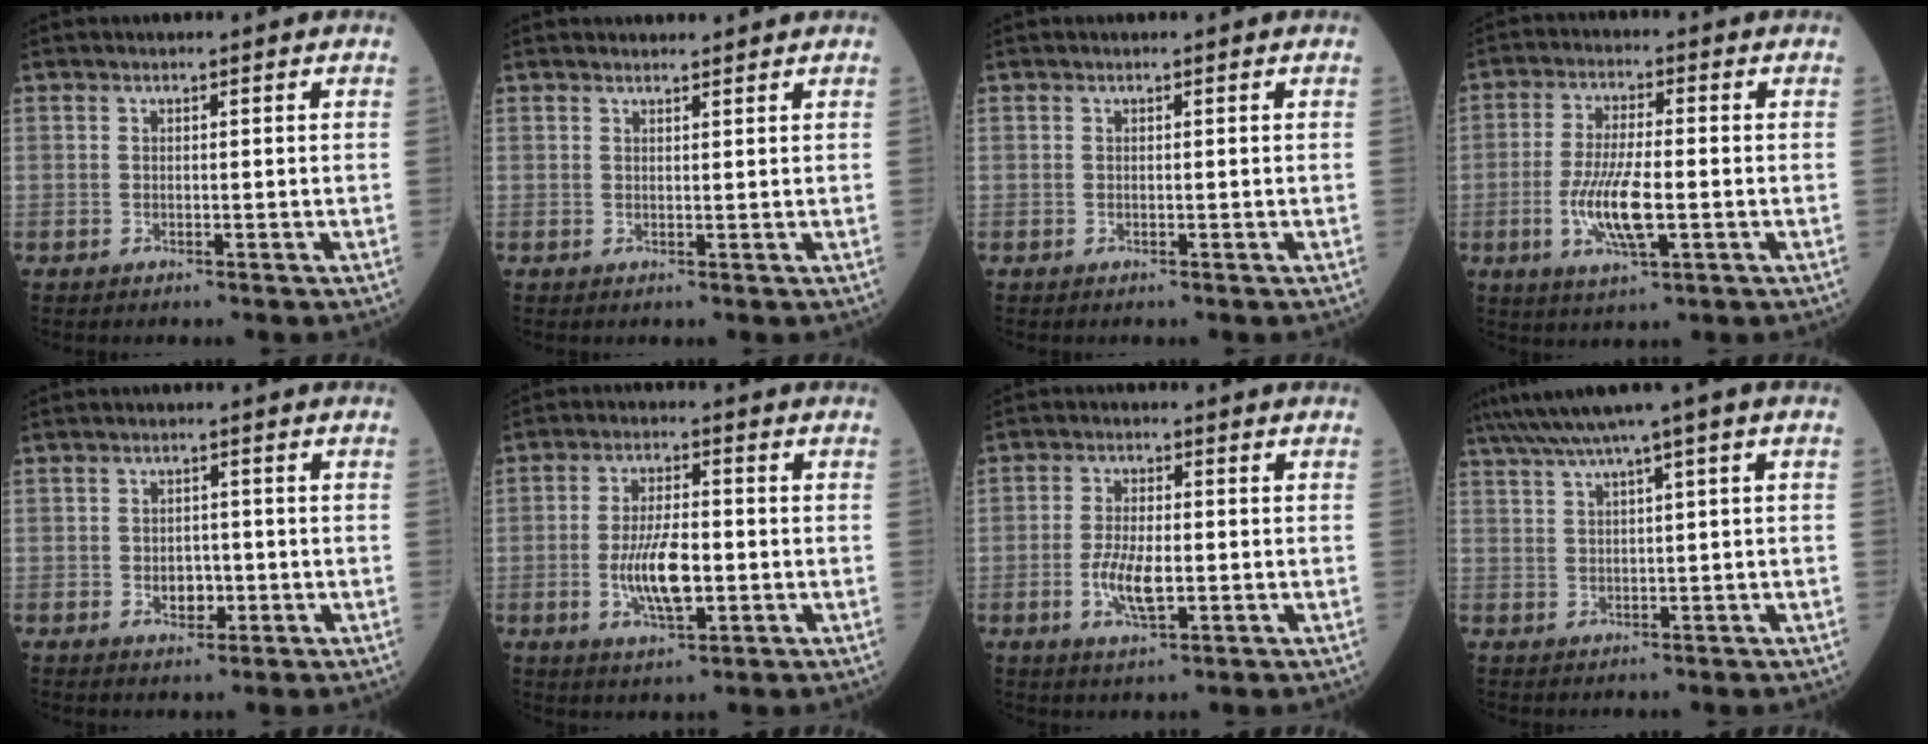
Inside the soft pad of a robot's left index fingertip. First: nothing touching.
{"total": 2.4, "force": [2.4, 0.2, 0.2], "torque": [-0.007, 0.009, 0.032]}
{"total": 0.0}
{"total": 8.5, "force": [-2.0, 1.8, 8.1], "torque": [-0.166, -0.011, -0.039]}
{"total": 2.8, "force": [-0.7, 2.0, 1.8], "torque": [-0.025, 0.004, -0.008]}
{"total": 7.9, "force": [-1.5, 2.6, 7.3], "torque": [-0.146, -0.003, -0.027]}
{"total": 5.8, "force": [-1.3, 2.0, 5.2], "torque": [-0.110, -0.005, -0.023]}
{"total": 7.4, "force": [4.8, -0.8, 5.6], "torque": [-0.098, 0.036, 0.081]}